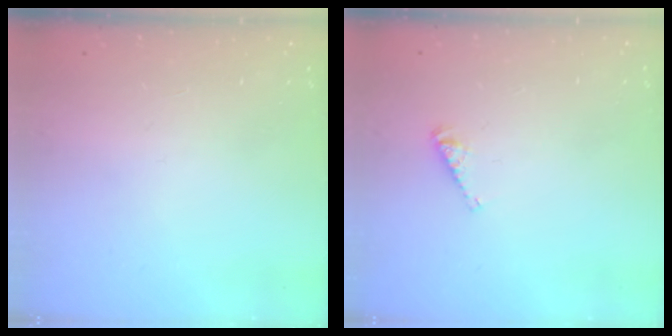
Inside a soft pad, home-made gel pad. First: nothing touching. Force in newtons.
{"total": 3.5, "press": 3.5, "slide": 0.2}